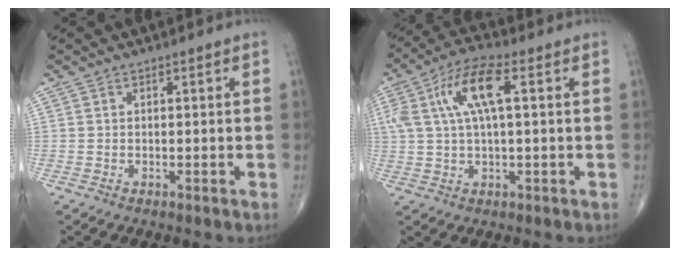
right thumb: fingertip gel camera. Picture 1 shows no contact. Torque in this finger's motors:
{"motor_torque": [0.10, 0.19, 1.29, 0.30, 0.42]}